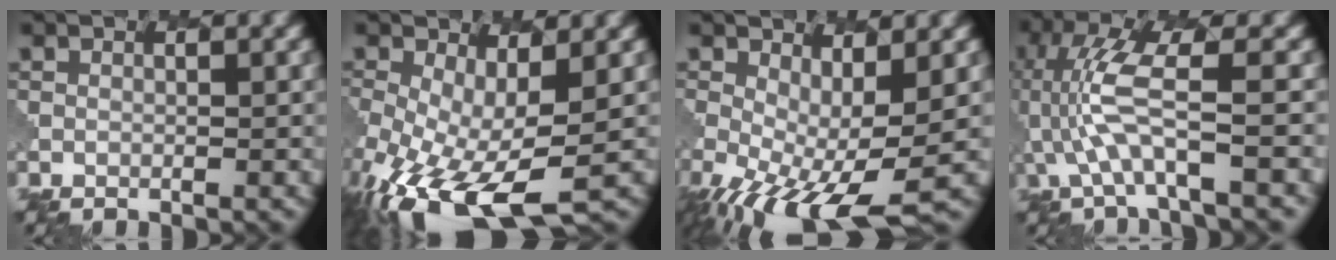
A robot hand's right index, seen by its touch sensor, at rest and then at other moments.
{"total": 11.1, "force": [-4.1, 4.7, 9.2], "torque": [-0.199, -0.053, -0.058]}
{"total": 9.6, "force": [-3.2, 3.6, 8.4], "torque": [-0.167, -0.032, -0.044]}
{"total": 5.4, "force": [-0.7, 0.8, 5.3], "torque": [-0.127, 0.008, -0.008]}